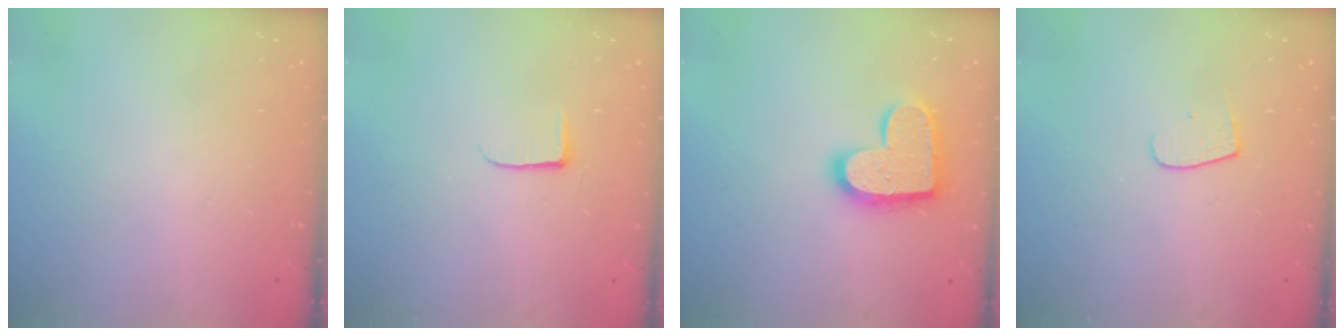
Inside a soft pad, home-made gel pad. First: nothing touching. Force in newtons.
{"total": 4.0, "press": 4.0, "slide": 0.5}
{"total": 15.3, "press": 15.3, "slide": 1.1}
{"total": 5.0, "press": 5.0, "slide": 0.4}